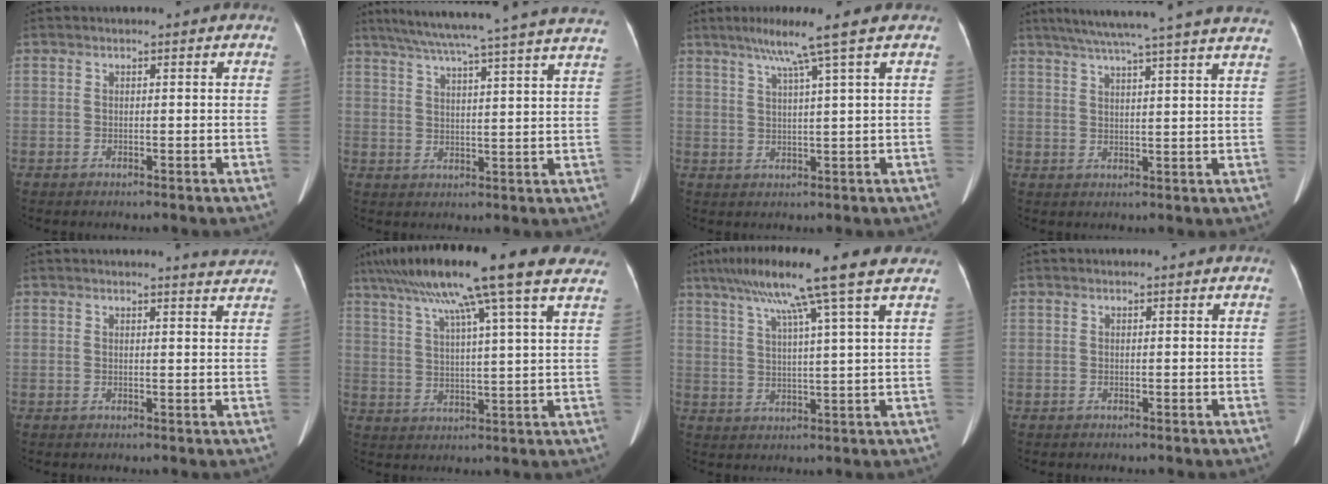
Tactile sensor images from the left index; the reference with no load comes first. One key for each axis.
{"total": 26.3, "fx": 23.2, "fy": -0.9, "fz": 12.3, "tx": -0.204, "ty": -0.014, "tz": 0.297}
{"total": 6.7, "fx": 4.3, "fy": -2.0, "fz": 4.8, "tx": -0.081, "ty": 0.010, "tz": 0.074}
{"total": 23.8, "fx": 20.8, "fy": -0.4, "fz": 11.6, "tx": -0.187, "ty": 0.003, "tz": 0.266}
{"total": 3.1, "fx": 3.1, "fy": -0.4, "fz": 0.3, "tx": -0.007, "ty": -0.011, "tz": 0.022}
{"total": 19.8, "fx": 14.2, "fy": -0.5, "fz": 13.7, "tx": -0.233, "ty": 0.044, "tz": 0.199}
{"total": 12.9, "fx": 8.6, "fy": -1.7, "fz": 9.4, "tx": -0.153, "ty": 0.029, "tz": 0.123}
{"total": 0.0}